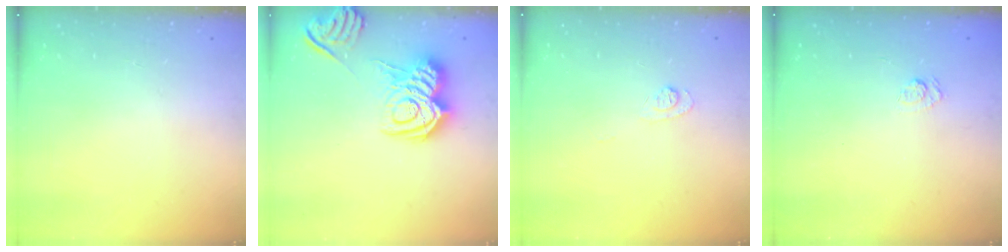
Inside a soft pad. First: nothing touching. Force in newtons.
{"total": 12.8, "press": 12.8, "slide": 0.6}
{"total": 5.0, "press": 4.9, "slide": 0.5}
{"total": 2.5, "press": 2.1, "slide": 1.3}